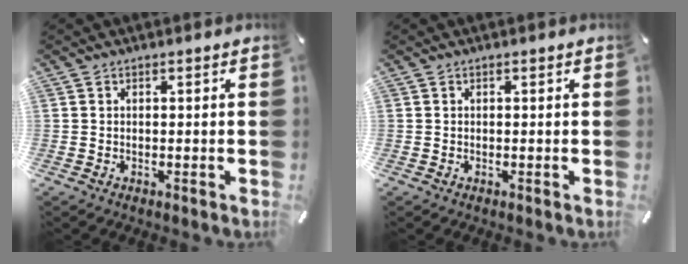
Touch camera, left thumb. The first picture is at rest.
{"total": 0.0}